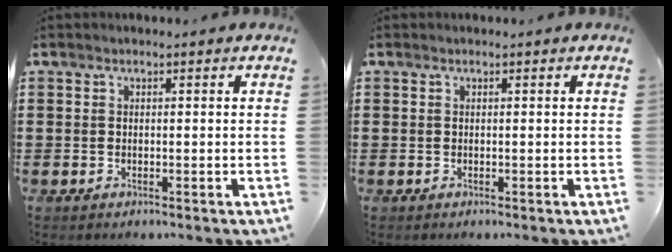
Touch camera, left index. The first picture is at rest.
{"total": 0.0}